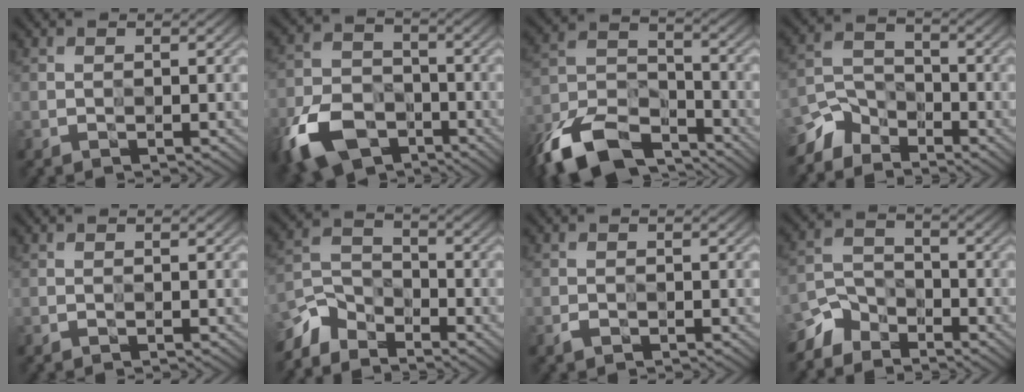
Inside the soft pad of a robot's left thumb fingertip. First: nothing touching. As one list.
[{"total": 8.4, "force": [-4.9, 6.0, 3.3], "torque": [-0.090, -0.014, -0.105]}, {"total": 11.0, "force": [-8.9, 4.8, 4.3], "torque": [-0.093, -0.007, -0.185]}, {"total": 5.5, "force": [-4.7, 2.8, 0.0], "torque": [0.003, -0.002, -0.107]}, {"total": 0.0}, {"total": 5.4, "force": [-4.8, 2.5, 0.4], "torque": [-0.008, -0.003, -0.111]}, {"total": 0.8, "force": [-0.4, 0.5, -0.6], "torque": [0.014, -0.003, -0.006]}, {"total": 4.8, "force": [-4.1, 2.3, -0.5], "torque": [0.010, -0.002, -0.094]}]